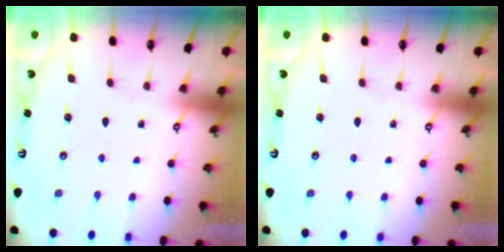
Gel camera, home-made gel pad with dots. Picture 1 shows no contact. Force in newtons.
{"total": 0.0}